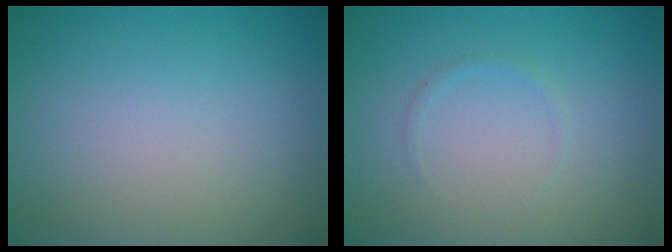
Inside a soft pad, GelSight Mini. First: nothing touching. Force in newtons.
{"total": 0.5, "press": 0.5, "slide": 0.0}